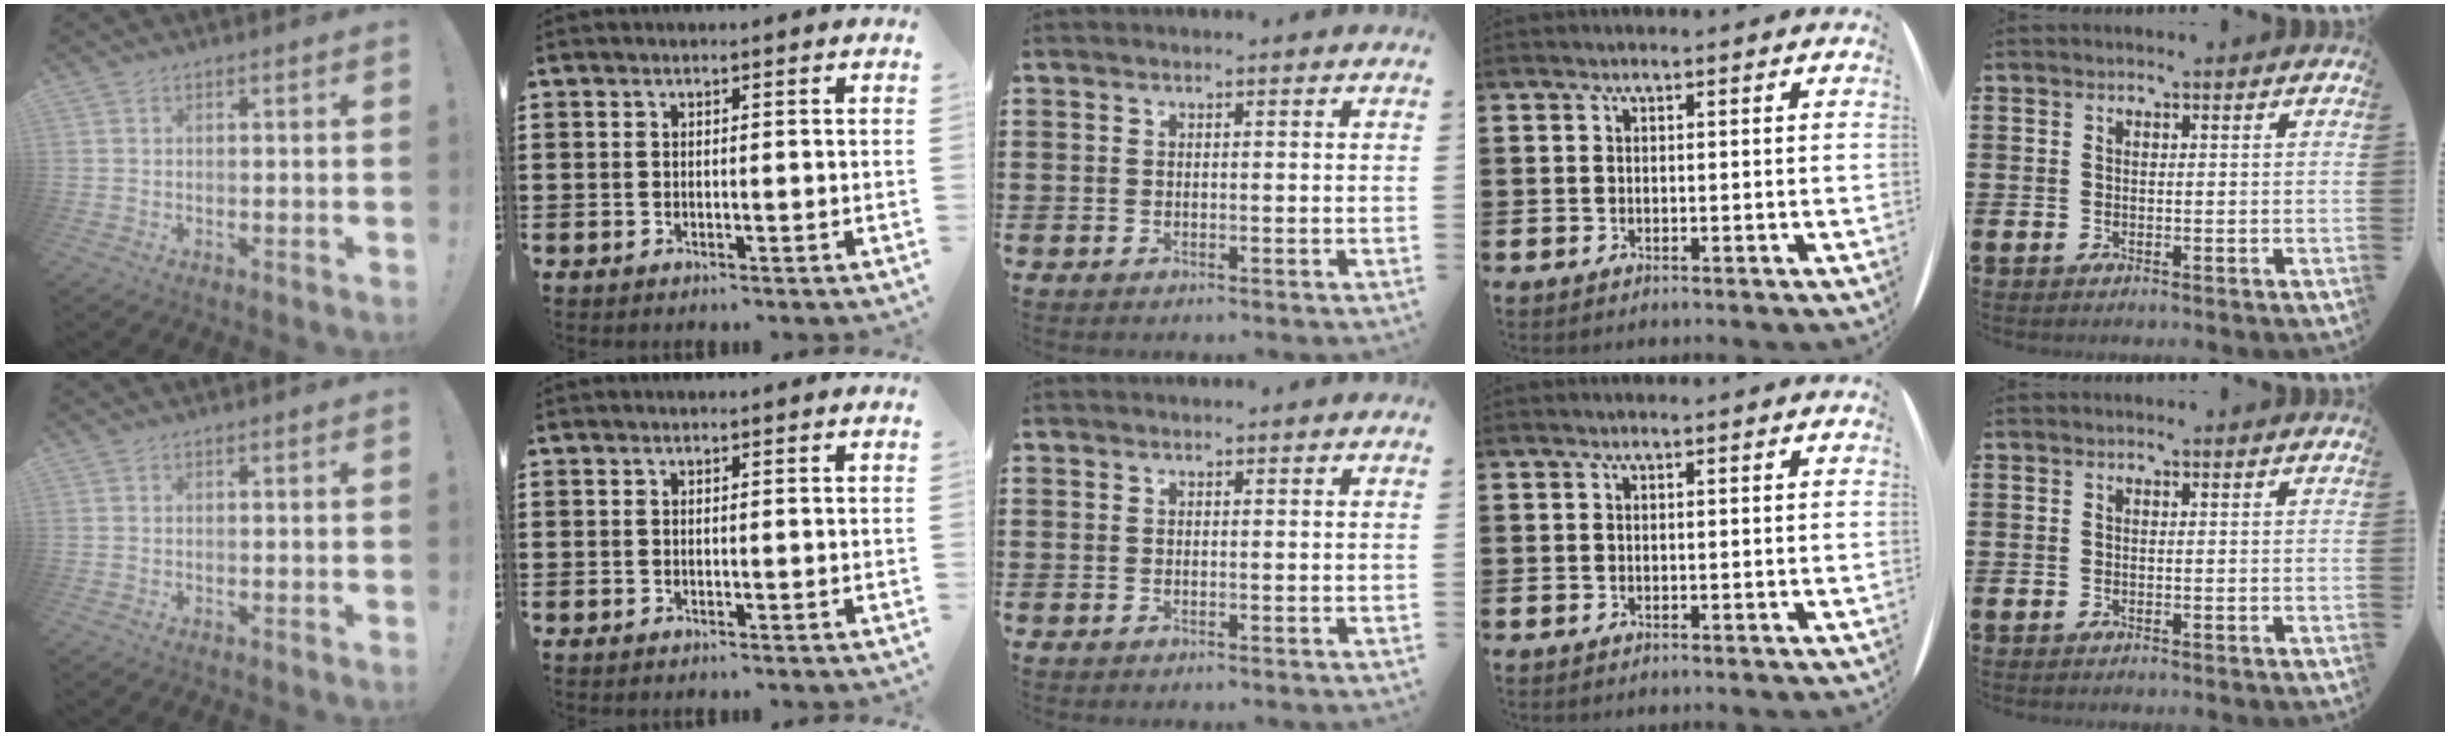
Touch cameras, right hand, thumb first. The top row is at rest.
{}